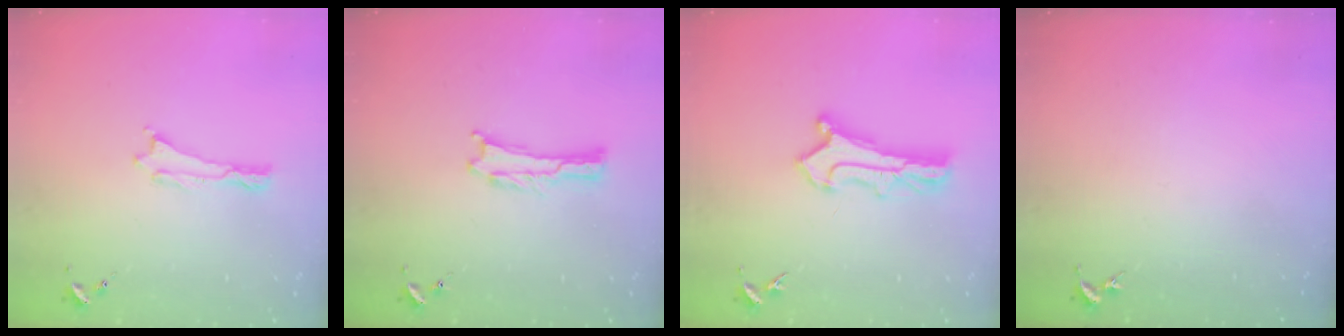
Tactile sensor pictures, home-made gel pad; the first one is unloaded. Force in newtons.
{"total": 0.0}
{"total": 2.9, "press": 2.9, "slide": 0.3}
{"total": 0.0}